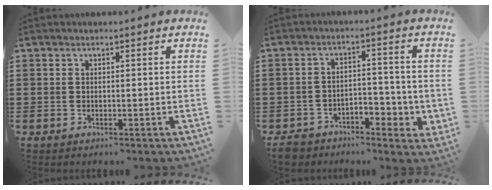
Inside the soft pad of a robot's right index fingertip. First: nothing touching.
{"total": 4.7, "force": [-2.9, 2.9, 2.4], "torque": [-0.042, 0.018, -0.056]}